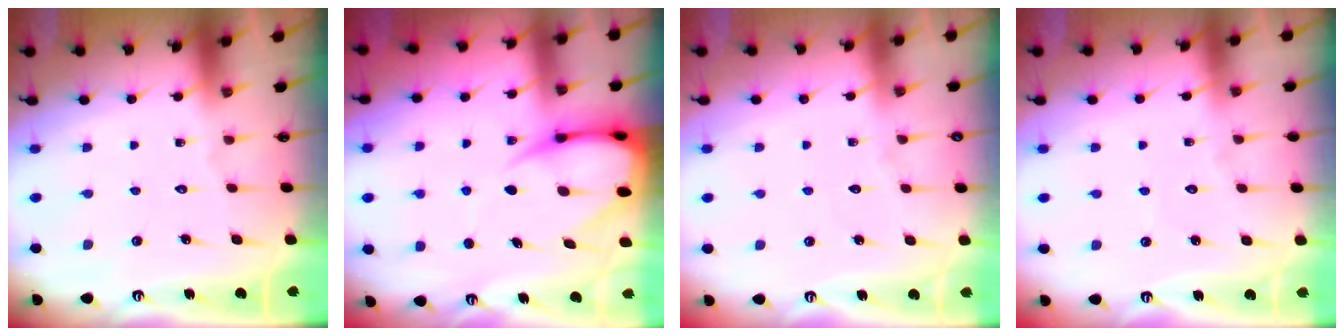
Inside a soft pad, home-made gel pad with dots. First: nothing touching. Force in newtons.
{"total": 9.0, "press": 8.9, "slide": 1.0}
{"total": 2.8, "press": 2.8, "slide": 0.4}
{"total": 2.3, "press": 2.3, "slide": 0.2}